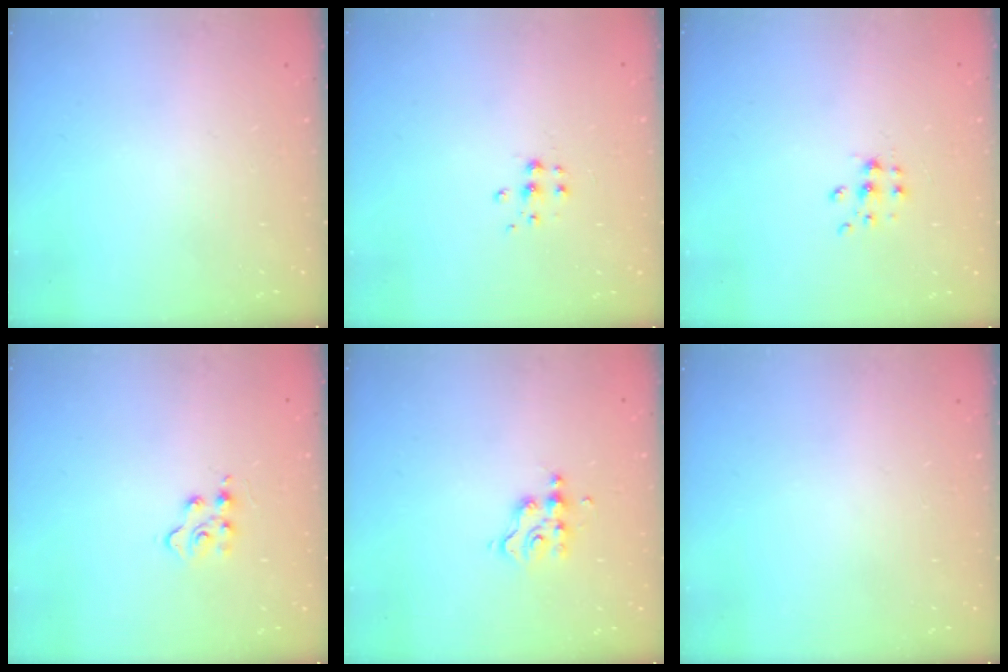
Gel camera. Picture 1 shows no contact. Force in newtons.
{"total": 5.3, "press": 5.3, "slide": 0.5}
{"total": 7.1, "press": 7.1, "slide": 0.6}
{"total": 4.6, "press": 4.5, "slide": 0.6}
{"total": 3.8, "press": 3.8, "slide": 0.2}
{"total": 0.0}